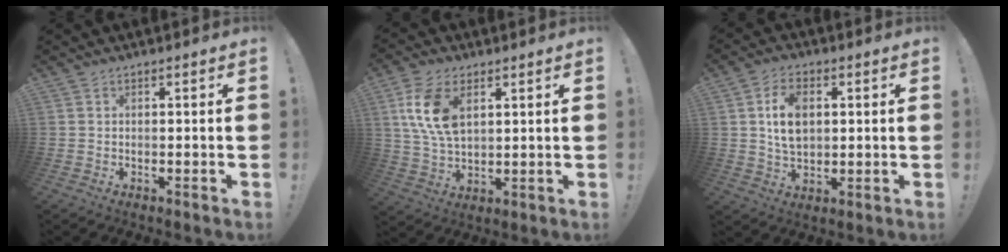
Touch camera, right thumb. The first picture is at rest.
{"total": 13.4, "force": [4.8, 8.2, 9.5], "torque": [-0.188, -0.010, 0.087]}
{"total": 9.4, "force": [1.8, 6.2, 6.9], "torque": [-0.107, -0.003, 0.029]}